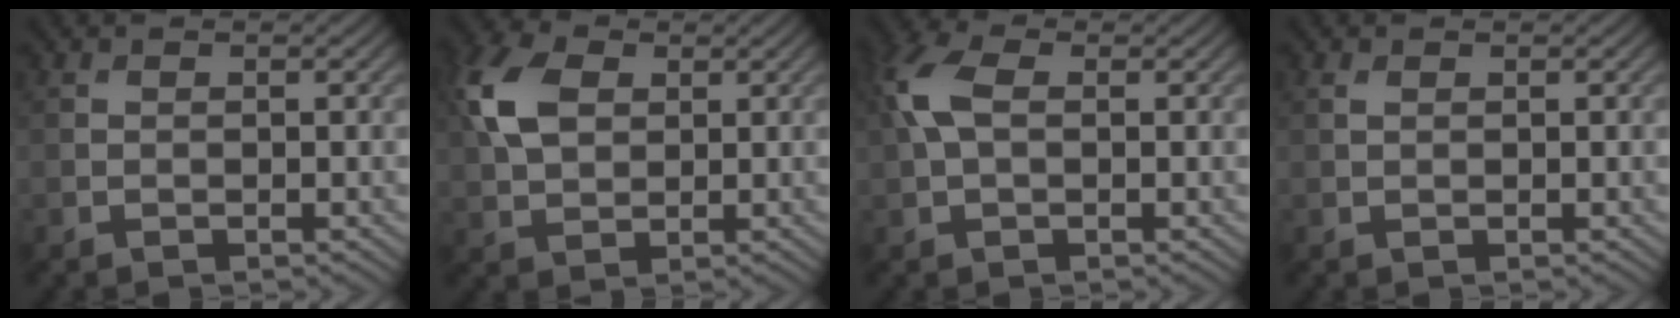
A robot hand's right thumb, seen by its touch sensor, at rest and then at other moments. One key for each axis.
{"total": 7.3, "fx": 2.1, "fy": 4.9, "fz": 5.0, "tx": -0.132, "ty": 0.014, "tz": 0.036}
{"total": 5.4, "fx": 1.0, "fy": 3.1, "fz": 4.3, "tx": -0.112, "ty": 0.018, "tz": 0.012}
{"total": 0.8, "fx": 0.4, "fy": 0.4, "fz": 0.5, "tx": -0.016, "ty": 0.001, "tz": 0.007}